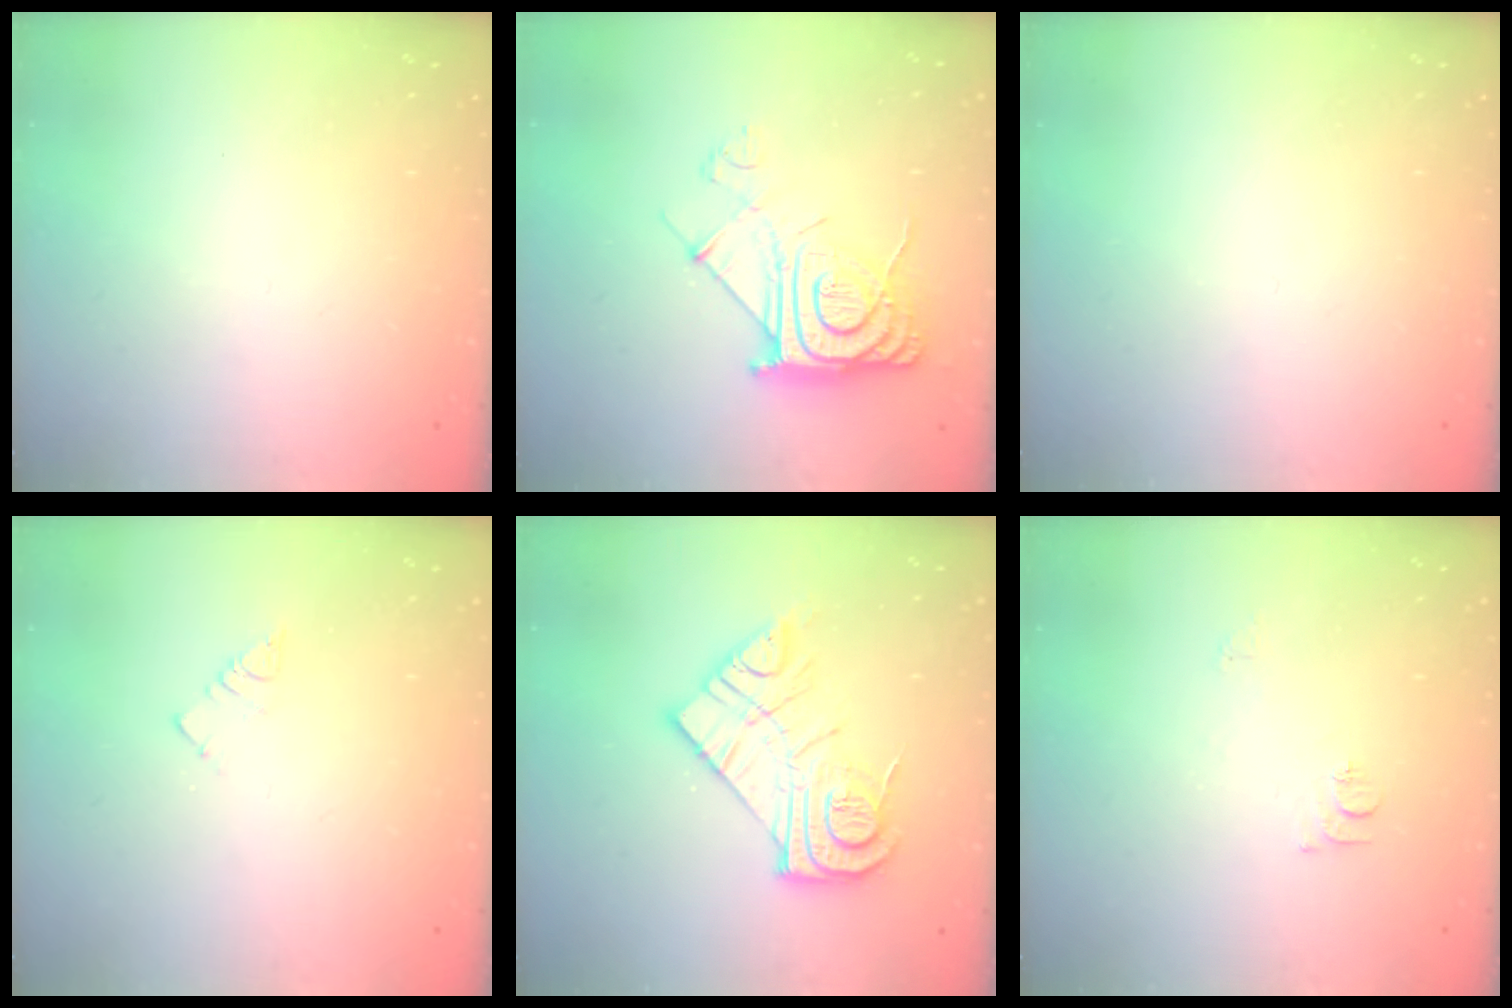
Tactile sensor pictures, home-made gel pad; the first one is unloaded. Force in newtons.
{"total": 13.0, "press": 13.0, "slide": 0.8}
{"total": 0.0}
{"total": 3.2, "press": 3.2, "slide": 0.0}
{"total": 16.3, "press": 16.2, "slide": 1.1}
{"total": 6.7, "press": 6.7, "slide": 0.8}